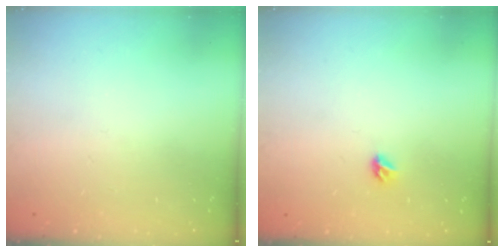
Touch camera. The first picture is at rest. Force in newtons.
{"total": 3.8, "press": 3.8, "slide": 0.7}